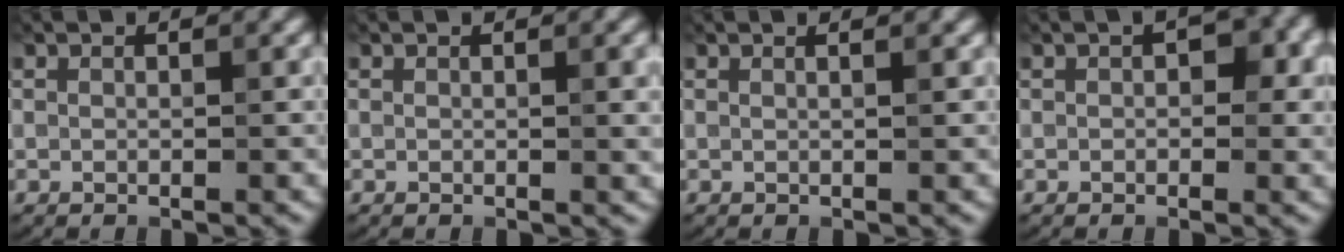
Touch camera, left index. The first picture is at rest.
{"total": 2.2, "force": [0.7, 0.7, 2.0], "torque": [-0.022, 0.003, 0.010]}
{"total": 1.8, "force": [1.0, 0.9, 1.3], "torque": [-0.001, 0.001, -0.011]}
{"total": 3.3, "force": [0.6, 1.8, 2.7], "torque": [-0.035, 0.005, 0.006]}